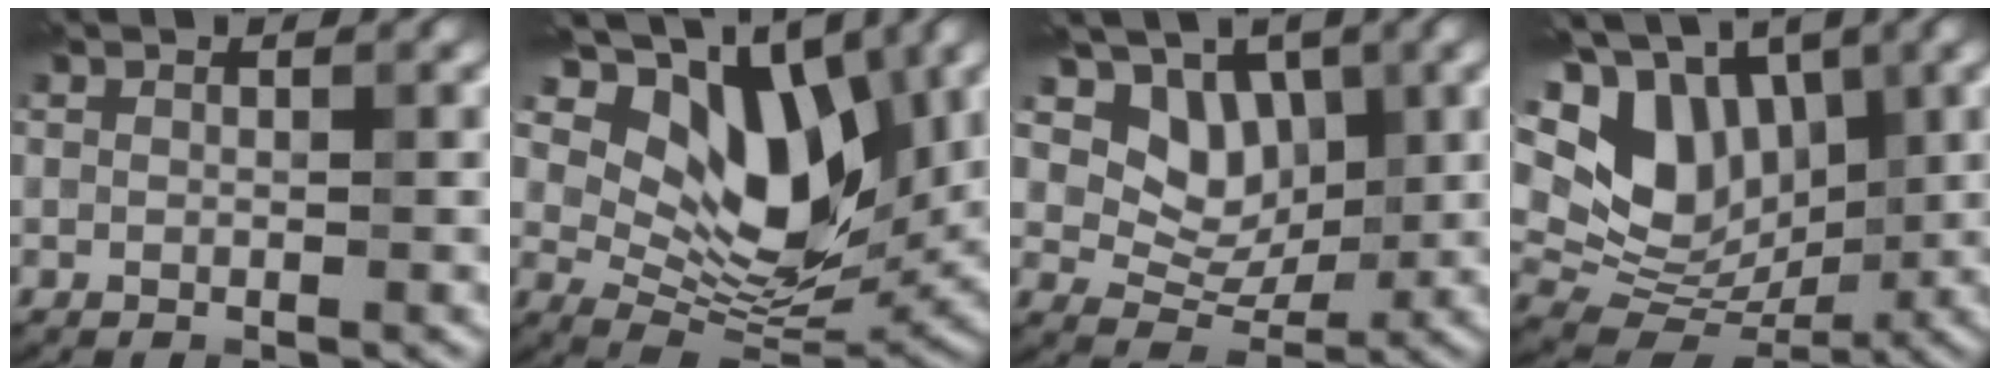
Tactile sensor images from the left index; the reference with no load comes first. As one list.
[{"total": 12.3, "force": [5.1, 7.0, 8.7], "torque": [-0.140, -0.001, 0.093]}, {"total": 5.3, "force": [2.1, 4.1, 2.6], "torque": [-0.038, -0.009, 0.031]}, {"total": 12.8, "force": [4.2, 9.4, 7.7], "torque": [-0.152, 0.031, 0.078]}]